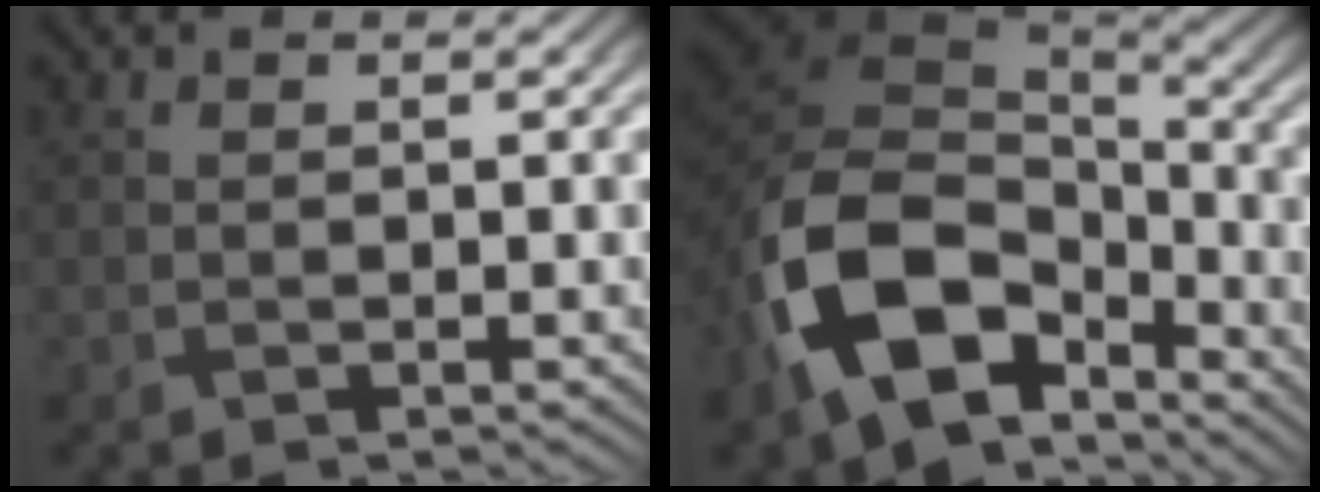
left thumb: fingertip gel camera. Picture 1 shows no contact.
{"total": 15.7, "force": [-6.7, 10.0, 10.0], "torque": [-0.246, -0.034, -0.117]}